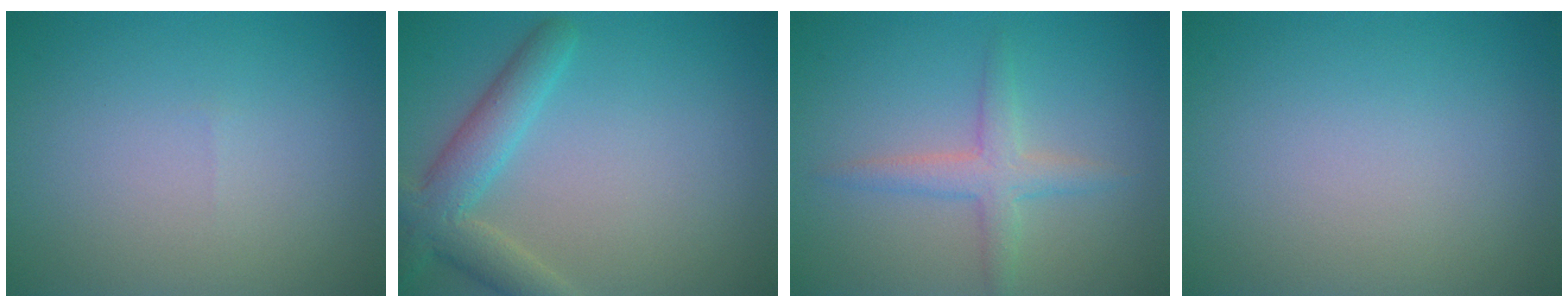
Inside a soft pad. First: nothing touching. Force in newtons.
{"total": 4.5, "press": 4.5, "slide": 0.4}
{"total": 2.7, "press": 2.7, "slide": 0.1}
{"total": 0.0}